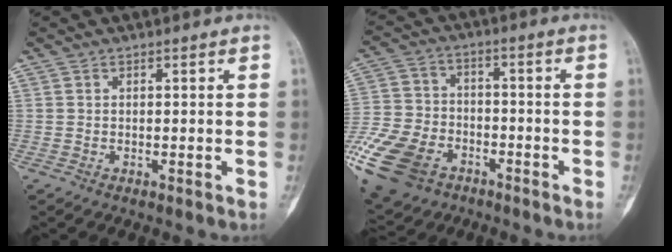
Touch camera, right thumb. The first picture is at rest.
{"total": 21.2, "force": [-10.3, 14.3, 11.8], "torque": [-0.292, 0.018, -0.185]}